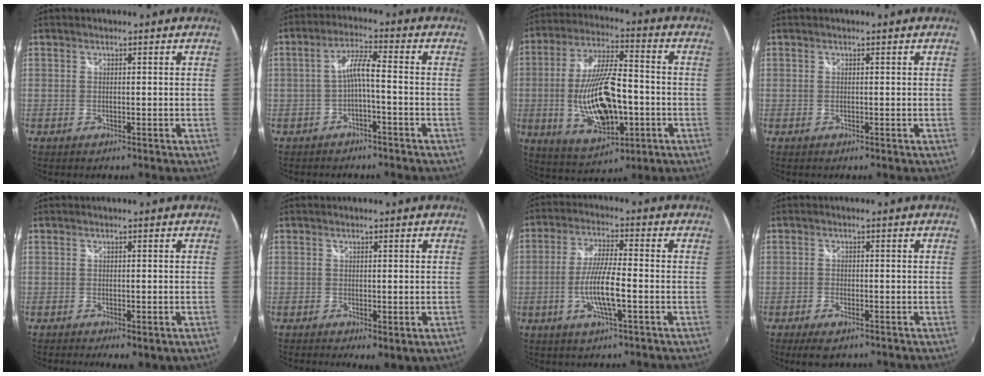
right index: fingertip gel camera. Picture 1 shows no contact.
{"total": 4.6, "force": [-1.8, 0.3, 4.2], "torque": [-0.090, 0.011, -0.030]}
{"total": 17.6, "force": [-3.6, 7.3, 15.6], "torque": [-0.317, -0.009, -0.047]}
{"total": 0.0}
{"total": 4.5, "force": [-2.5, 1.4, 3.5], "torque": [-0.060, -0.021, -0.031]}
{"total": 3.1, "force": [-0.8, 1.1, 2.8], "torque": [-0.046, -0.014, -0.007]}
{"total": 8.5, "force": [-2.5, 1.2, 8.0], "torque": [-0.158, -0.006, -0.048]}
{"total": 4.7, "force": [-3.2, 2.0, 2.8], "torque": [-0.068, -0.015, -0.056]}